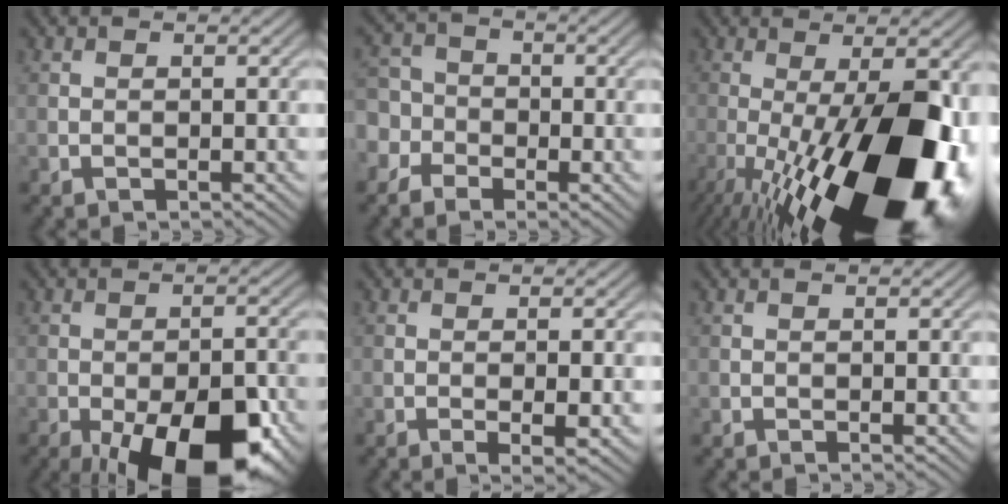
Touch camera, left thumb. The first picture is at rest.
{"total": 5.9, "force": [-2.2, 4.9, 2.4], "torque": [-0.047, -0.003, -0.061]}
{"total": 21.3, "force": [-7.4, 7.2, 18.7], "torque": [-0.288, -0.016, -0.102]}
{"total": 16.5, "force": [-8.9, 6.8, 12.1], "torque": [-0.160, -0.014, -0.131]}
{"total": 2.6, "force": [-0.6, 0.5, 2.5], "torque": [-0.046, -0.002, -0.008]}
{"total": 0.0}